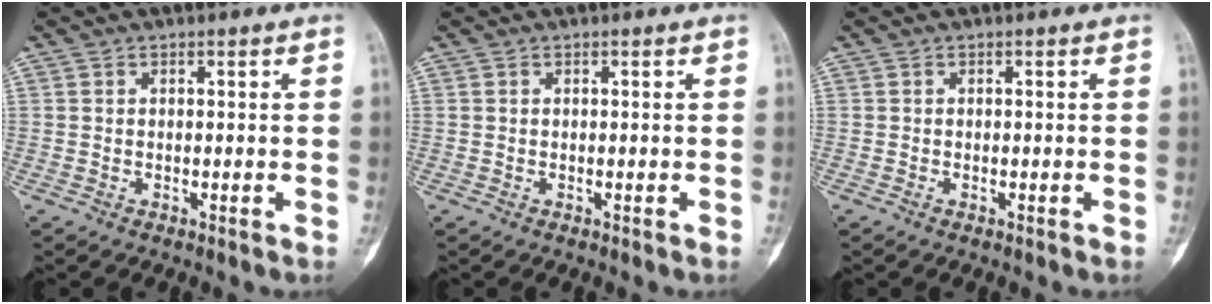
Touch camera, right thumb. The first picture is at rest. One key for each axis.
{"total": 0.0}
{"total": 0.0}